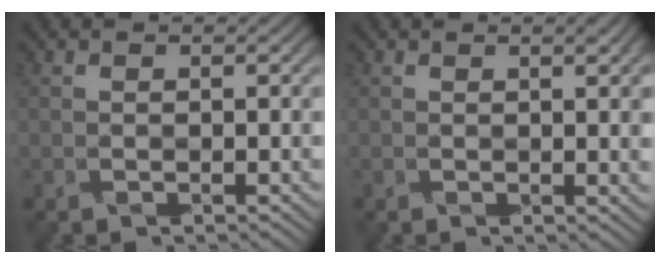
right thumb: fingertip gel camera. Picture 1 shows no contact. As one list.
[{"total": 2.9, "force": [1.1, 0.4, 2.7], "torque": [-0.030, 0.009, 0.016]}]